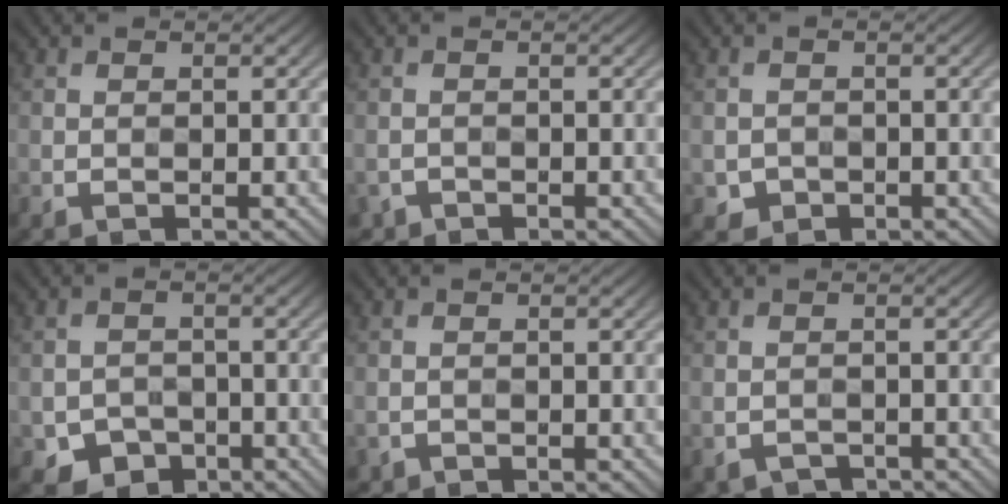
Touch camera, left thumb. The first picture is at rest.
{"total": 1.1, "force": [-0.9, 0.6, 0.0], "torque": [0.001, -0.001, -0.020]}
{"total": 1.7, "force": [-0.8, 1.4, 0.4], "torque": [-0.004, -0.007, -0.016]}
{"total": 3.8, "force": [-2.1, 2.9, 1.3], "torque": [-0.024, -0.008, -0.041]}
{"total": 0.7, "force": [-0.5, 0.5, 0.0], "torque": [0.001, -0.003, -0.011]}
{"total": 2.1, "force": [-1.6, 1.1, 0.6], "torque": [-0.011, -0.004, -0.029]}